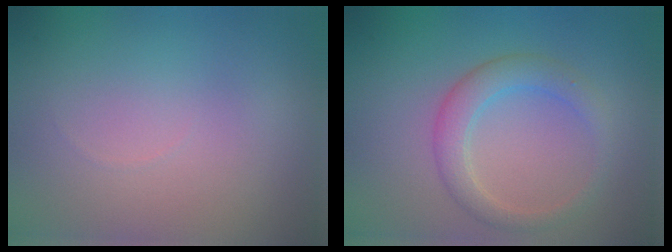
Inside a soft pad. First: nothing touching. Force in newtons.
{"total": 2.9, "press": 2.9, "slide": 0.2}